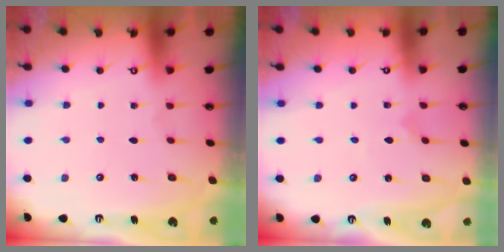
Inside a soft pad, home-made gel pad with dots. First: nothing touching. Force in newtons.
{"total": 0.0}